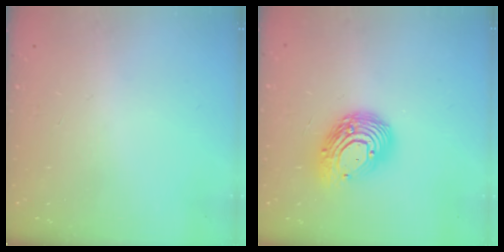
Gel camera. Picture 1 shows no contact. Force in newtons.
{"total": 15.3, "press": 15.3, "slide": 1.2}